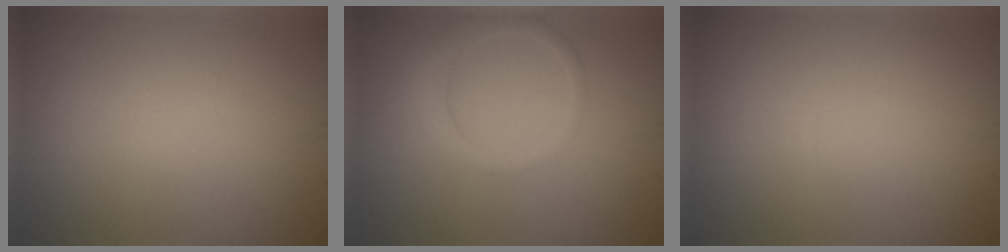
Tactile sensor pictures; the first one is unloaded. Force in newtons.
{"total": 2.4, "press": 2.4, "slide": 0.2}
{"total": 0.0}